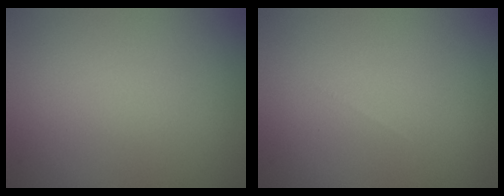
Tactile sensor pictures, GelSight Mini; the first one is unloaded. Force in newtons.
{"total": 0.0}